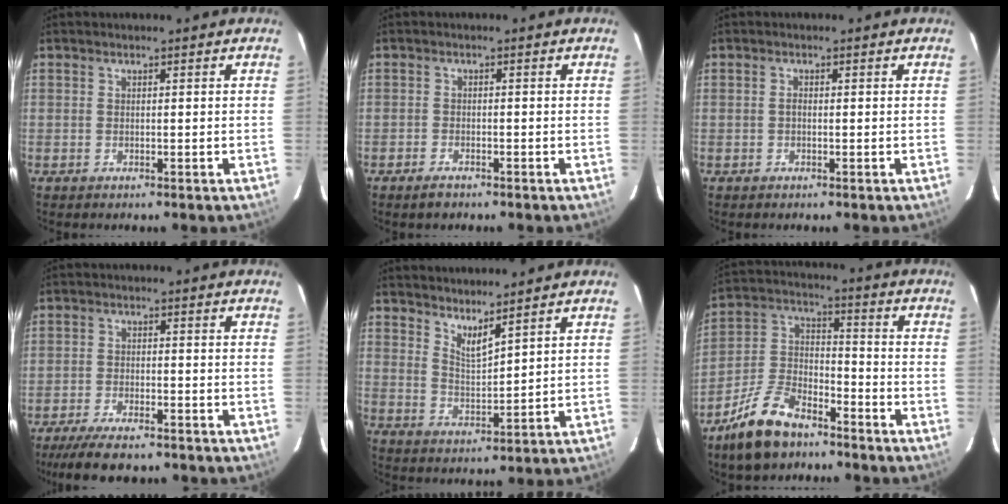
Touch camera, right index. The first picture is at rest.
{"total": 2.0, "force": [-1.6, 0.9, 0.9], "torque": [-0.025, 0.000, -0.030]}
{"total": 0.6, "force": [-0.2, 0.4, 0.4], "torque": [-0.007, 0.004, -0.005]}
{"total": 10.2, "force": [-8.6, 2.5, 4.9], "torque": [-0.117, -0.021, -0.143]}
{"total": 4.8, "force": [4.1, 0.5, 2.4], "torque": [-0.042, -0.010, 0.072]}
{"total": 13.7, "force": [-9.5, 6.4, 7.5], "torque": [-0.170, 0.016, -0.175]}